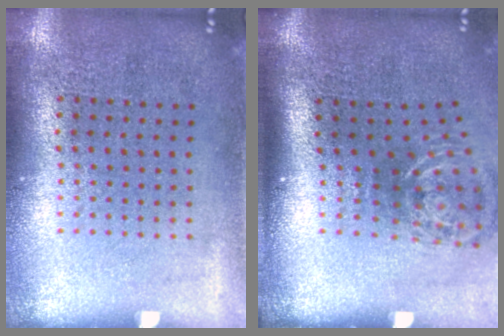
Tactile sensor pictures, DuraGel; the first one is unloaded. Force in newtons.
{"total": 1.6, "press": 1.2, "slide": 1.1}